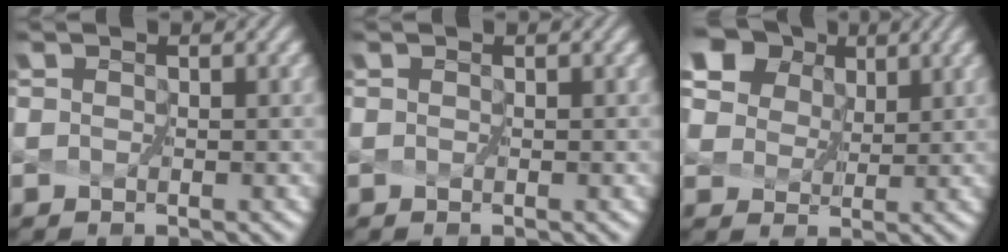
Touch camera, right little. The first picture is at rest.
{"total": 0.0}
{"total": 12.0, "force": [7.0, 8.5, 4.8], "torque": [-0.140, 0.028, 0.137]}